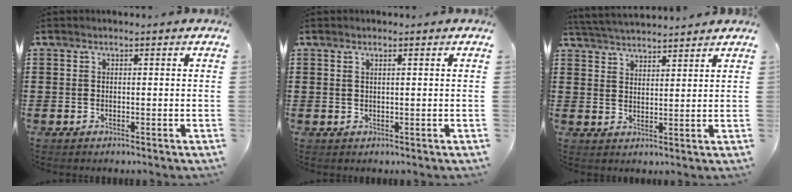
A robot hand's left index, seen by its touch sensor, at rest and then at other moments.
{"total": 0.7, "force": [0.3, -0.1, 0.6], "torque": [-0.011, -0.004, 0.006]}
{"total": 3.7, "force": [3.7, 0.0, 0.4], "torque": [-0.021, -0.014, 0.067]}